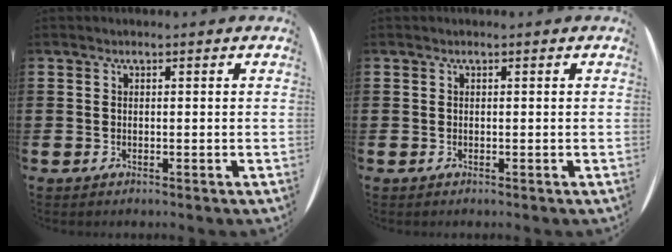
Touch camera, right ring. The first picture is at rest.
{"total": 0.0}